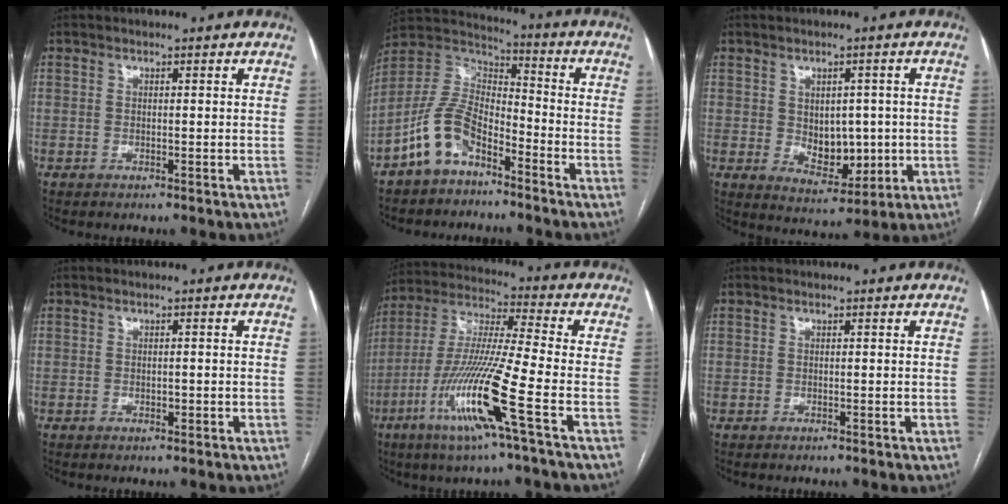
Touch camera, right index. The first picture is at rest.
{"total": 10.5, "force": [-6.5, 5.1, 6.5], "torque": [-0.148, 0.024, -0.131]}
{"total": 7.7, "force": [-0.2, 4.7, 6.1], "torque": [-0.086, 0.001, 0.013]}
{"total": 1.1, "force": [-0.2, 0.5, 0.9], "torque": [-0.016, -0.001, -0.001]}
{"total": 15.8, "force": [-6.6, -0.8, 14.4], "torque": [-0.295, -0.020, -0.130]}
{"total": 0.0}